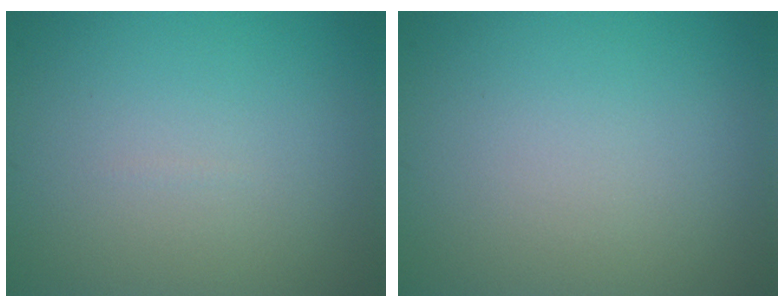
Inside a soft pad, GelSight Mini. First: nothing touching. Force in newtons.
{"total": 0.0}